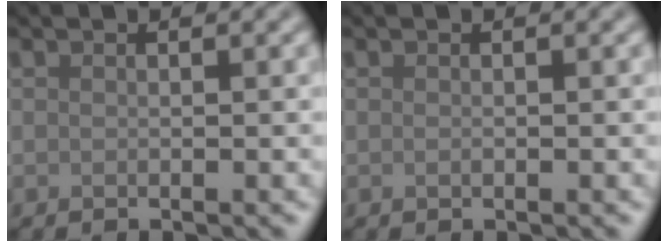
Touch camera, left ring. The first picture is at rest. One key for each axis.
{"total": 0.0}